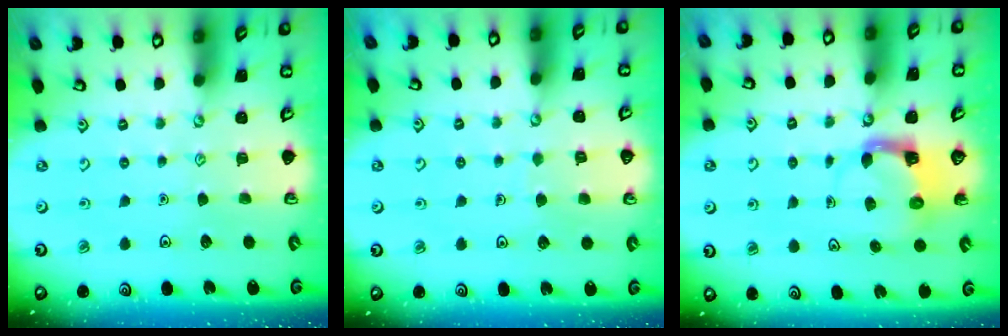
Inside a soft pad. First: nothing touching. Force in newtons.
{"total": 3.5, "press": 3.5, "slide": 0.1}
{"total": 3.7, "press": 3.7, "slide": 0.6}